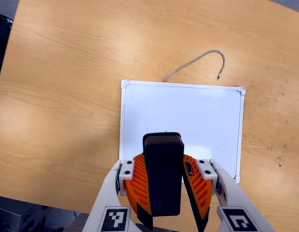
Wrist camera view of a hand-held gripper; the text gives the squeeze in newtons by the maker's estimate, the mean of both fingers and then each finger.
{"total": 9.5, "left": 9.7, "right": 9.2}